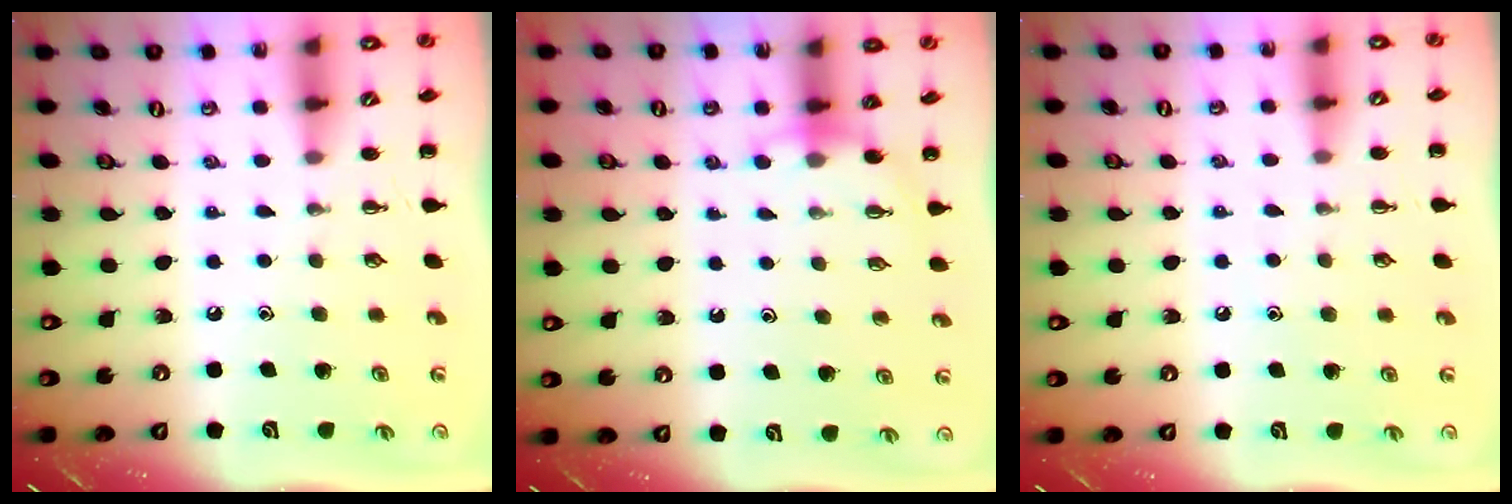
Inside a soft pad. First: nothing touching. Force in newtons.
{"total": 4.2, "press": 4.0, "slide": 1.3}
{"total": 4.4, "press": 4.3, "slide": 0.9}